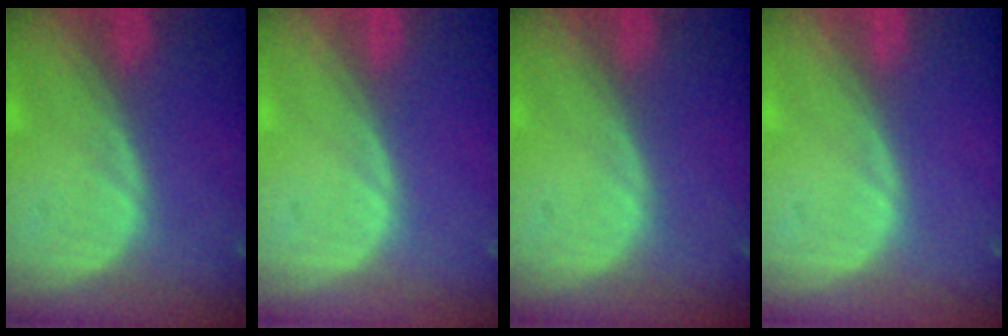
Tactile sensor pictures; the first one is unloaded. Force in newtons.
{"total": 0.0}
{"total": 0.0}
{"total": 0.0}